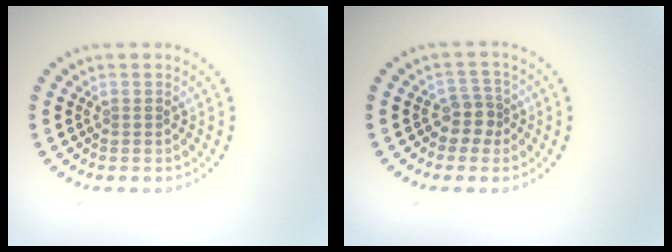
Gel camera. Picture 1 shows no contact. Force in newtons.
{"total": 2.2, "press": 1.7, "slide": 1.4}